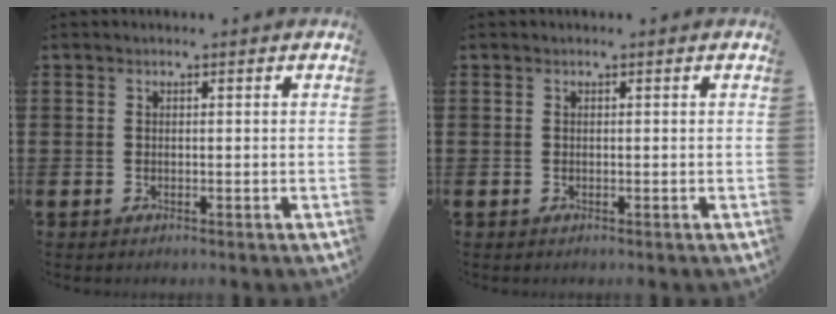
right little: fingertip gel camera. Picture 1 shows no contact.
{"total": 0.0}